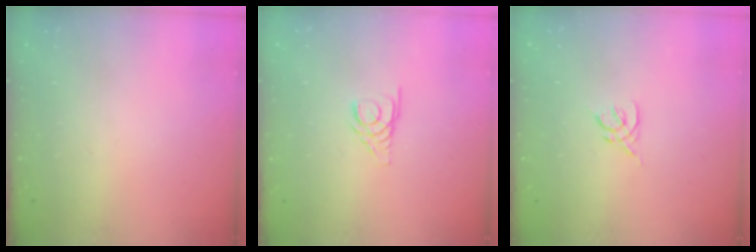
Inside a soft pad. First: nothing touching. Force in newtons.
{"total": 3.2, "press": 3.1, "slide": 0.2}
{"total": 2.2, "press": 2.1, "slide": 0.6}